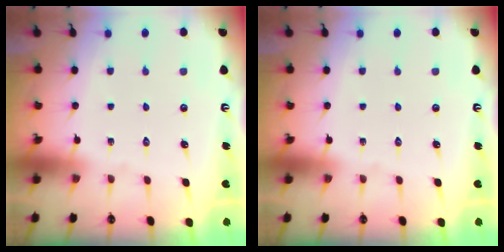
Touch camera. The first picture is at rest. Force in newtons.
{"total": 0.0}